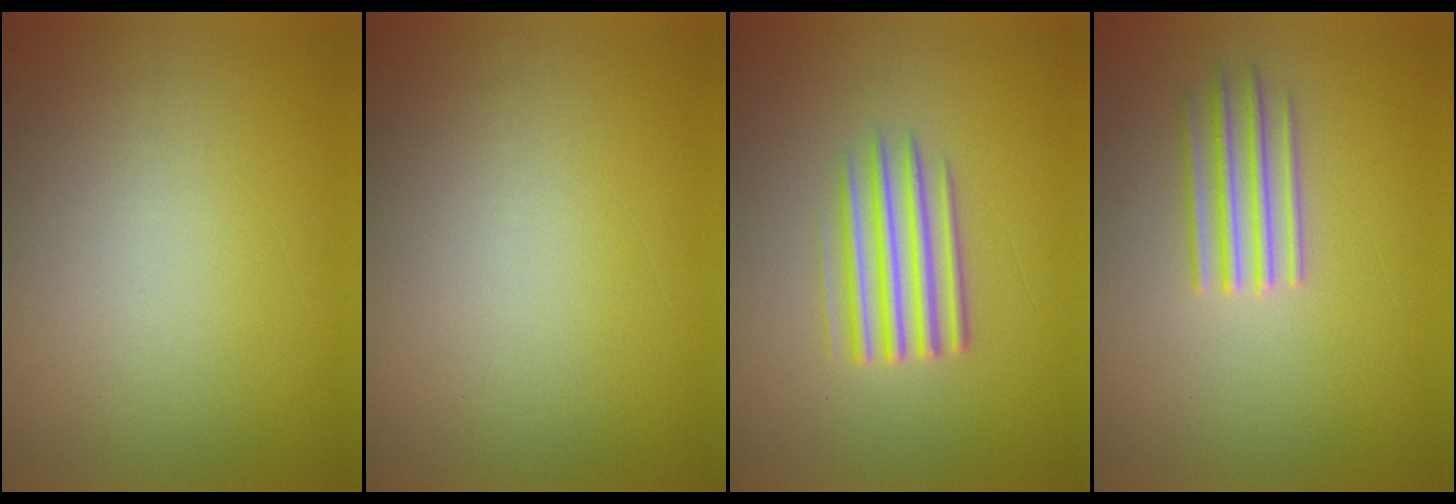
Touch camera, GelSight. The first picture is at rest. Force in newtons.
{"total": 1.2}
{"total": 3.6}
{"total": 2.9}